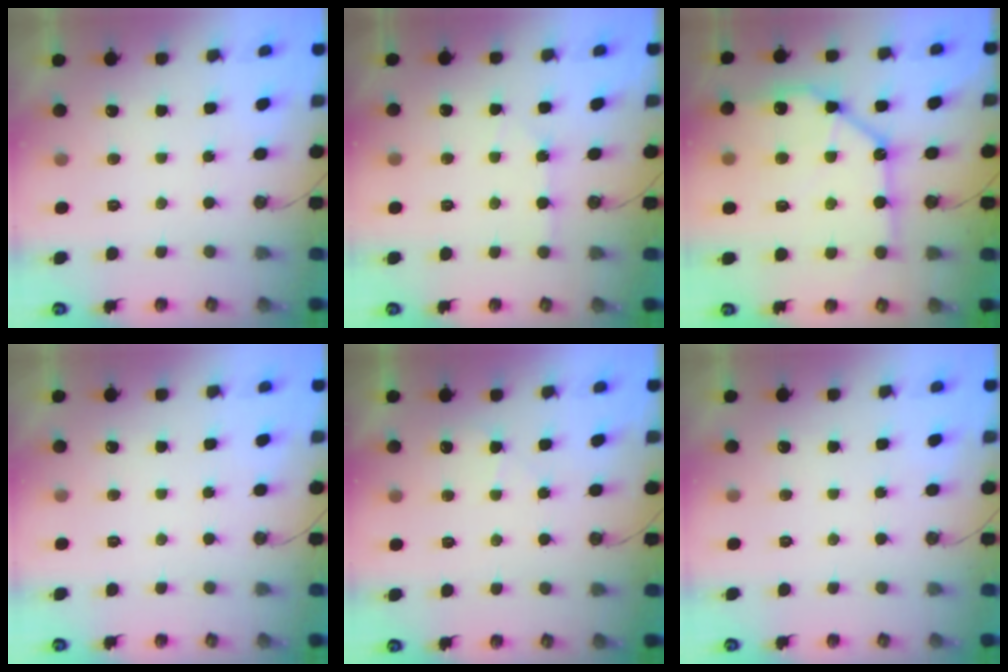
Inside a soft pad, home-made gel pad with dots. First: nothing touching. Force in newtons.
{"total": 3.3, "press": 3.3, "slide": 0.6}
{"total": 18.5, "press": 18.4, "slide": 2.2}
{"total": 0.0}
{"total": 3.8, "press": 3.7, "slide": 0.7}
{"total": 0.0}